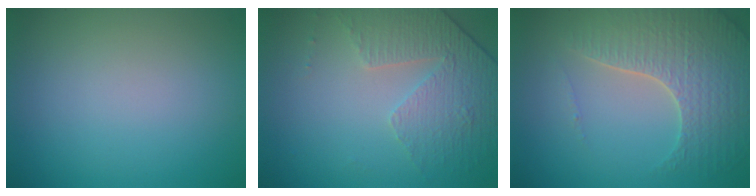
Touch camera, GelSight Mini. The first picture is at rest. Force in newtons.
{"total": 4.7, "press": 3.3, "slide": 3.4}
{"total": 5.0, "press": 4.5, "slide": 2.3}